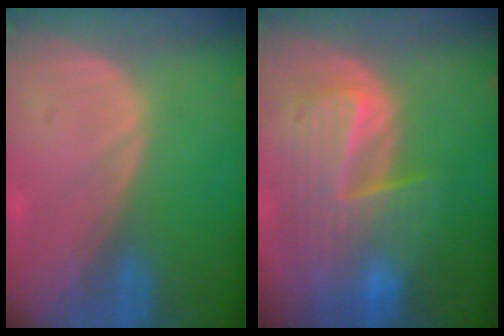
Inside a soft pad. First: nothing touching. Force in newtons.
{"total": 10.1, "press": 8.8, "slide": 5.0}